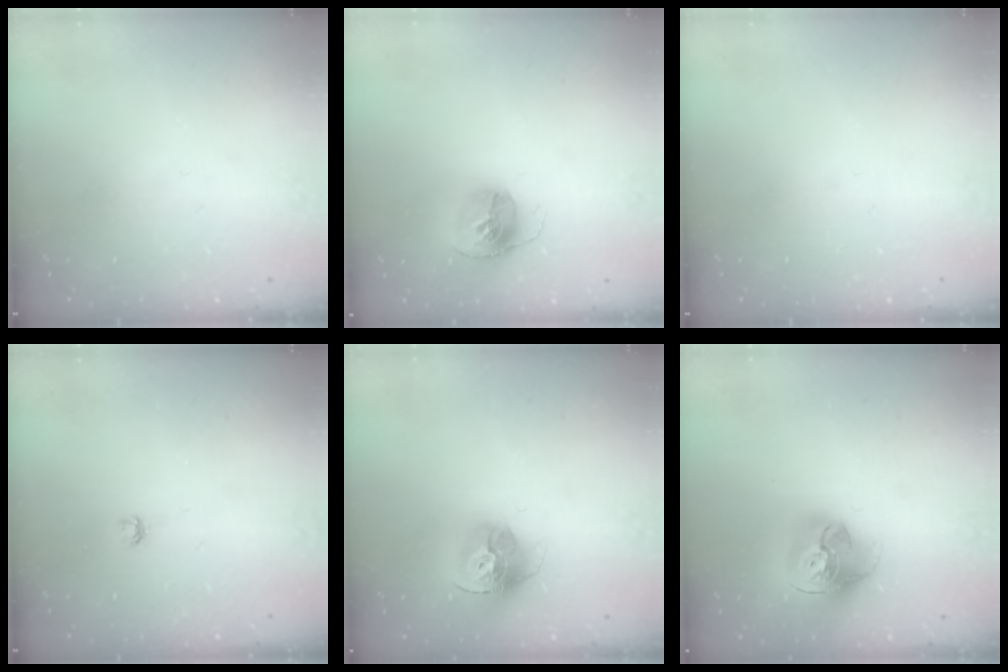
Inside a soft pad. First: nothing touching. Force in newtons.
{"total": 13.9, "press": 13.8, "slide": 1.4}
{"total": 0.0}
{"total": 2.8, "press": 2.8, "slide": 0.3}
{"total": 14.8, "press": 14.8, "slide": 1.6}
{"total": 18.3, "press": 18.2, "slide": 2.1}